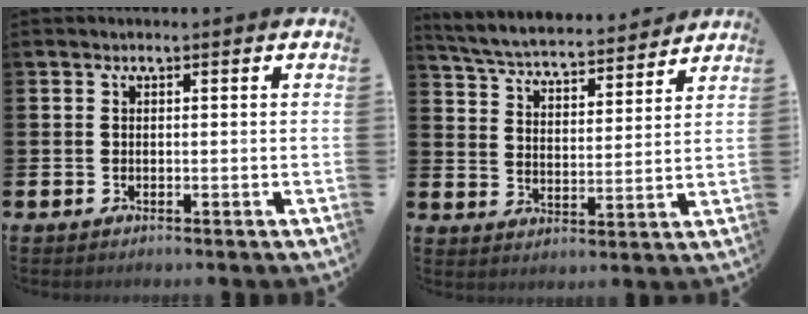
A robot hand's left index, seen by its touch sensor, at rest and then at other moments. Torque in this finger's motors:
{"motor_torque": [1.06, -1.08, 0.57, 0.13]}